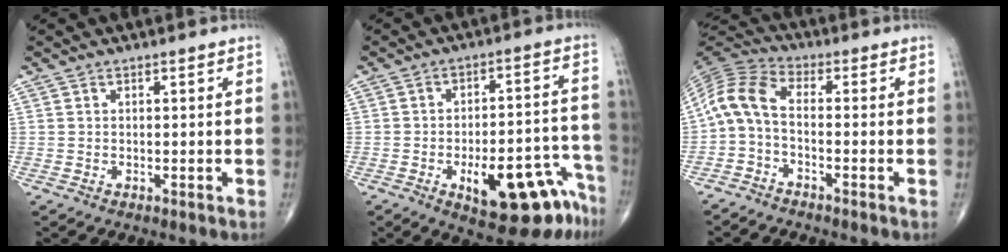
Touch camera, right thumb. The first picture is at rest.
{"total": 17.4, "force": [-9.7, 6.6, 12.9], "torque": [-0.113, 0.076, -0.125]}
{"total": 8.3, "force": [-1.8, 4.0, 7.0], "torque": [-0.146, 0.033, -0.054]}